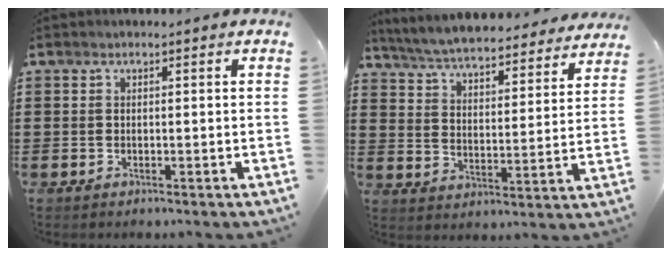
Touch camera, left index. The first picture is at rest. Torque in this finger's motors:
{"motor_torque": [1.08, -1.06, 1.05, 0.21]}